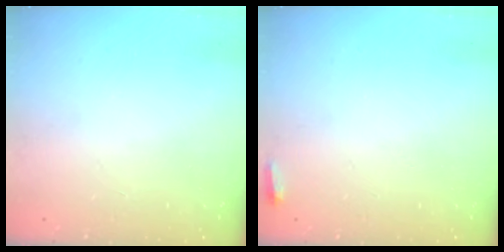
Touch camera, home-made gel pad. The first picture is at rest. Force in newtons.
{"total": 2.7, "press": 2.6, "slide": 0.9}